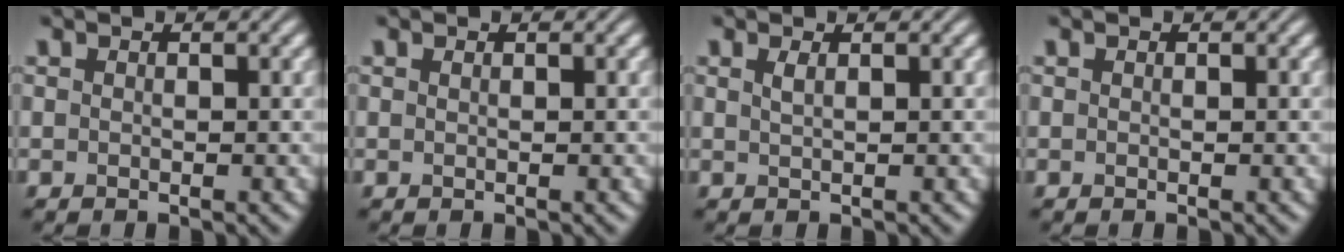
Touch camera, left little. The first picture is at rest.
{"total": 0.0}
{"total": 0.9, "force": [0.4, 0.3, 0.7], "torque": [-0.012, 0.003, 0.007]}
{"total": 0.0}